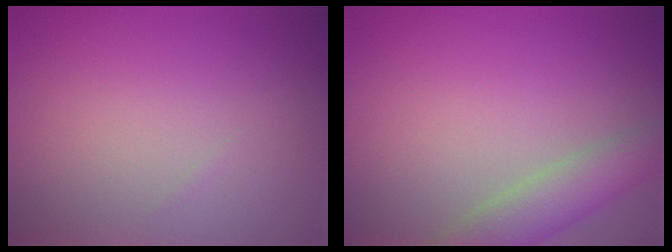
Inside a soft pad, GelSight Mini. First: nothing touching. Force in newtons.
{"total": 3.8, "press": 3.8, "slide": 0.3}